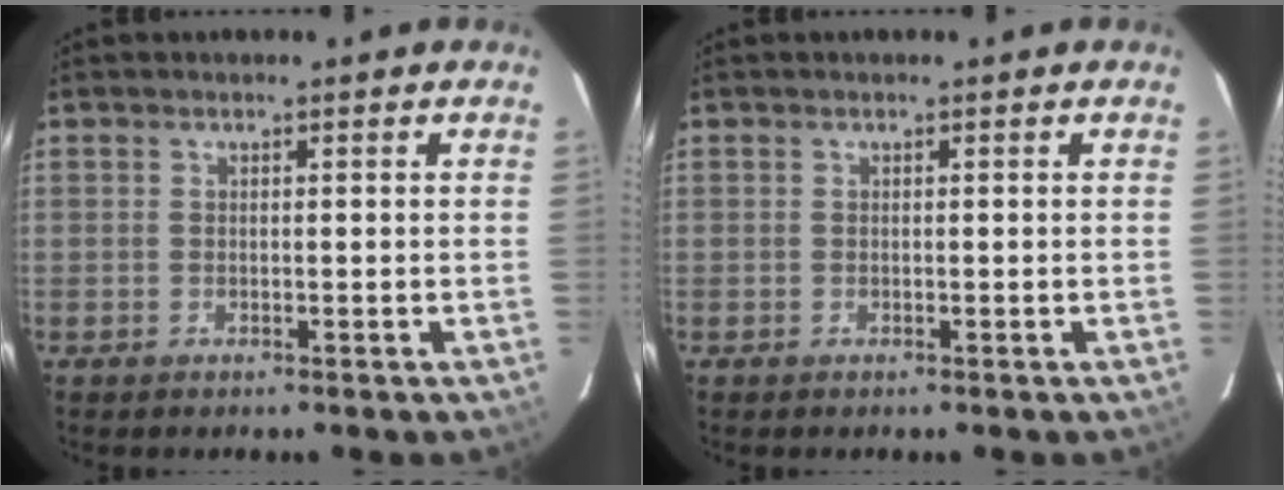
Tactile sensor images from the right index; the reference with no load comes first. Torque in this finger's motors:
{"motor_torque": [0.00, 0.00, 0.01, 0.00]}